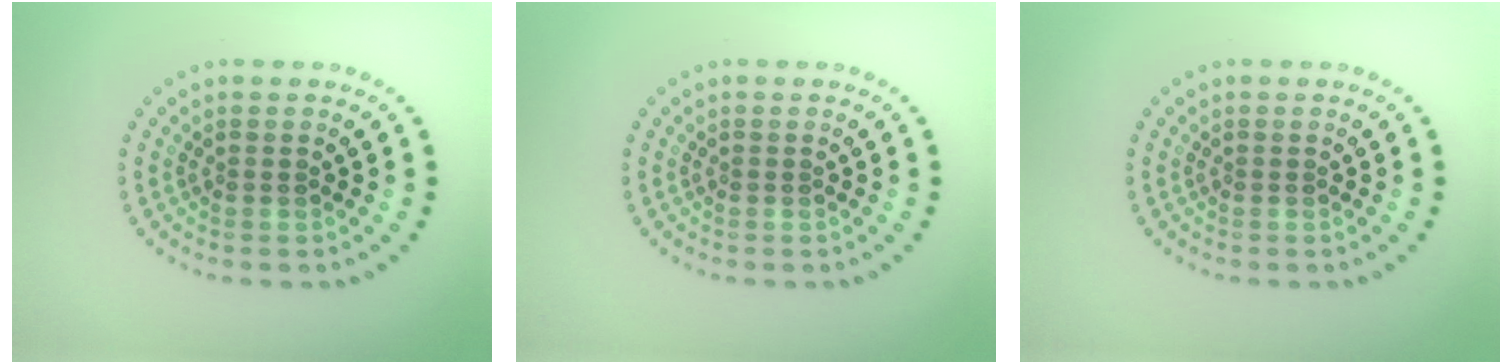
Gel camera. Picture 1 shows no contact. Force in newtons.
{"total": 0.0}
{"total": 0.0}